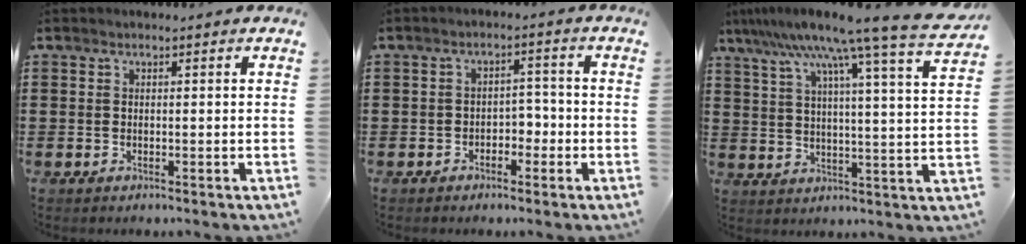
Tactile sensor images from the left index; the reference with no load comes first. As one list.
[{"total": 2.9, "force": [-1.8, 1.8, 1.4], "torque": [-0.031, 0.006, -0.040]}, {"total": 11.1, "force": [9.3, -1.2, 5.9], "torque": [-0.136, -0.065, 0.144]}]